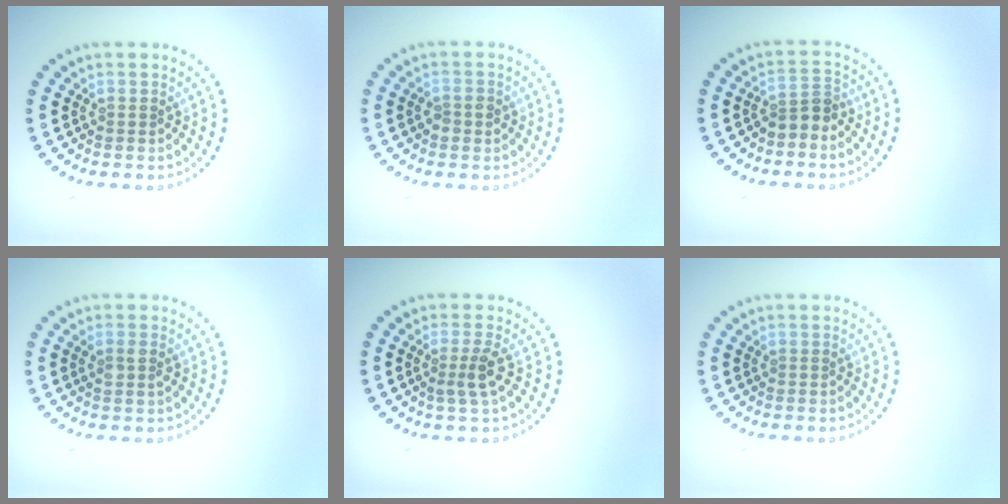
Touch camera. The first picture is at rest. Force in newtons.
{"total": 1.3, "press": 1.3, "slide": 0.2}
{"total": 2.2, "press": 1.8, "slide": 1.4}
{"total": 1.3, "press": 1.1, "slide": 0.6}
{"total": 2.2, "press": 1.8, "slide": 1.4}
{"total": 0.0}